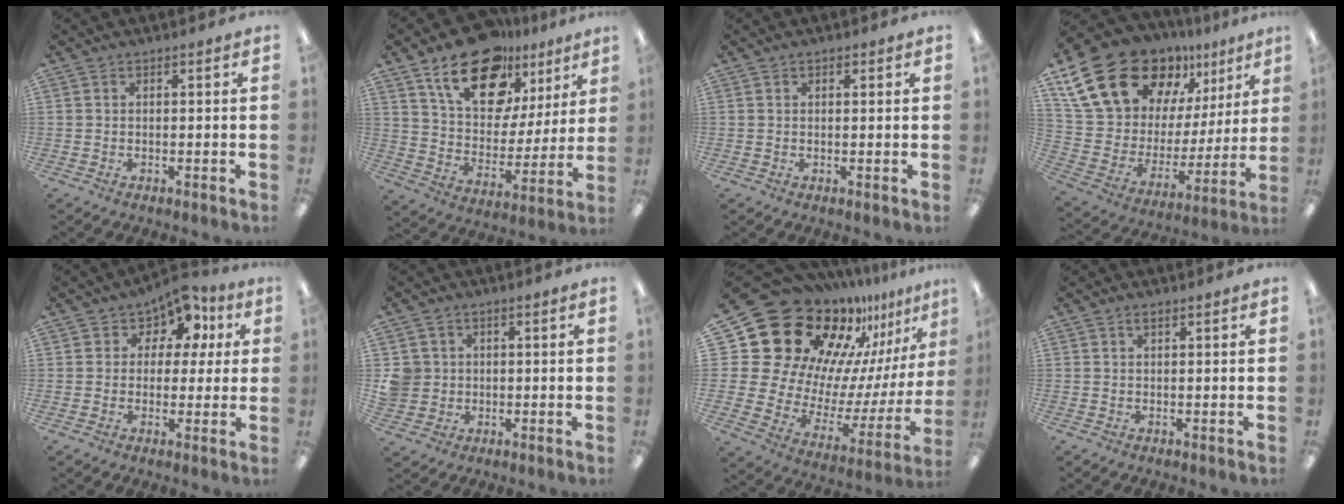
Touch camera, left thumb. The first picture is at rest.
{"total": 20.8, "force": [13.3, 11.6, 10.8], "torque": [-0.176, -0.071, 0.235]}
{"total": 0.9, "force": [0.5, 0.7, 0.3], "torque": [-0.006, 0.004, 0.009]}
{"total": 23.7, "force": [16.4, 13.1, 11.0], "torque": [-0.208, -0.099, 0.312]}
{"total": 7.8, "force": [4.3, 5.9, 2.8], "torque": [-0.054, -0.021, 0.077]}
{"total": 5.1, "force": [0.6, 5.0, 1.0], "torque": [-0.030, 0.010, 0.010]}
{"total": 24.7, "force": [16.8, 15.0, 10.1], "torque": [-0.169, -0.156, 0.340]}
{"total": 1.0, "force": [0.6, 0.4, 0.7], "torque": [-0.014, 0.003, 0.011]}